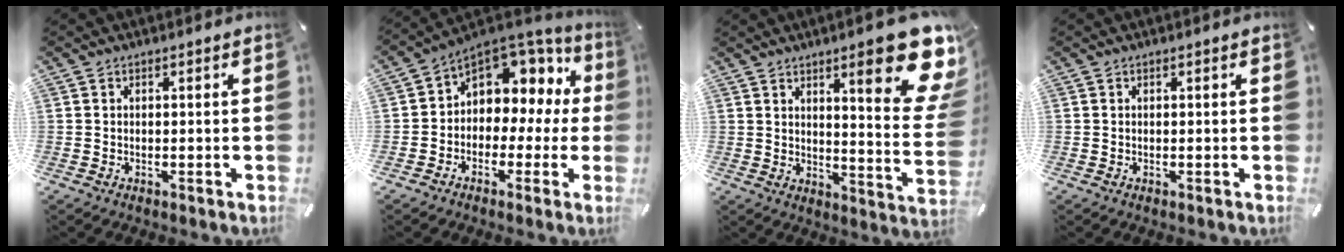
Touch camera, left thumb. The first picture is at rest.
{"total": 8.5, "force": [3.3, 7.0, 3.5], "torque": [-0.059, -0.036, 0.061]}
{"total": 19.6, "force": [10.3, 4.9, 16.0], "torque": [-0.209, -0.074, 0.155]}
{"total": 0.0}